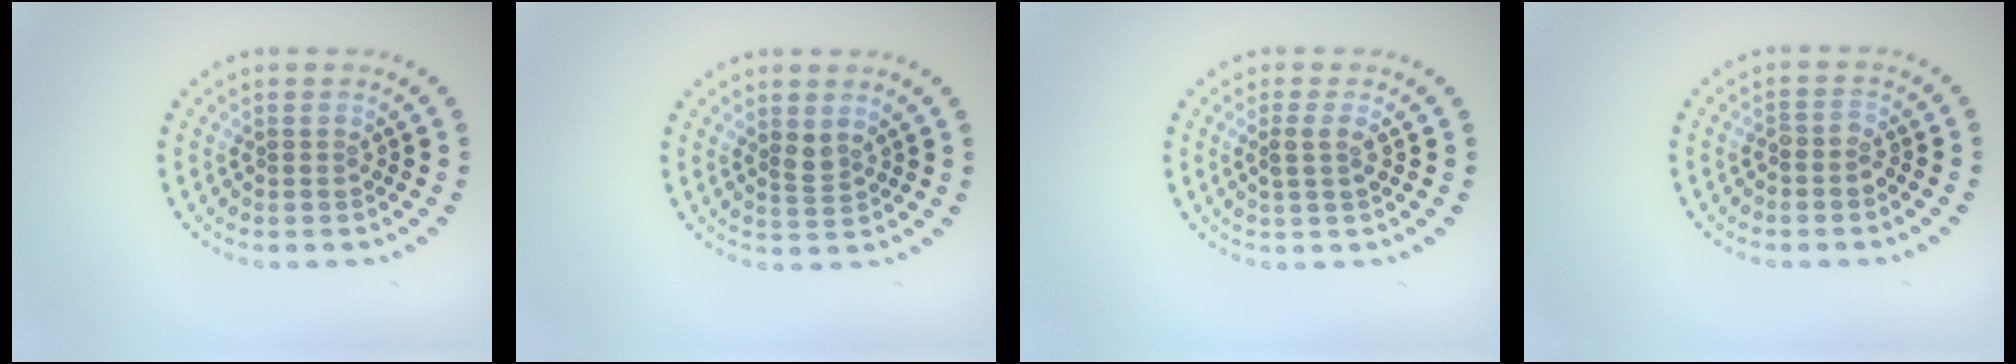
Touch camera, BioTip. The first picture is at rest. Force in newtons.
{"total": 1.5, "press": 1.2, "slide": 0.9}
{"total": 1.7, "press": 1.4, "slide": 1.0}
{"total": 1.0, "press": 0.8, "slide": 0.6}